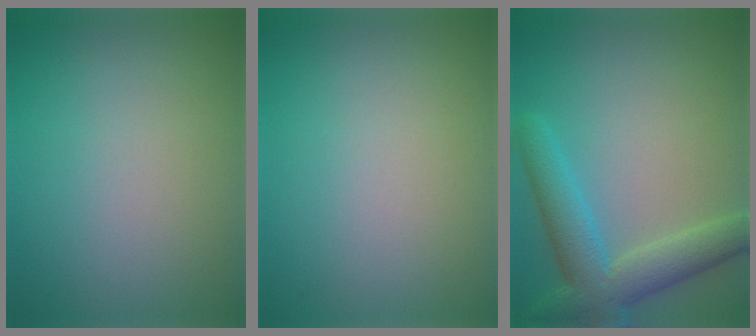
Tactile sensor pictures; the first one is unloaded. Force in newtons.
{"total": 0.0}
{"total": 5.8, "press": 5.8, "slide": 0.3}